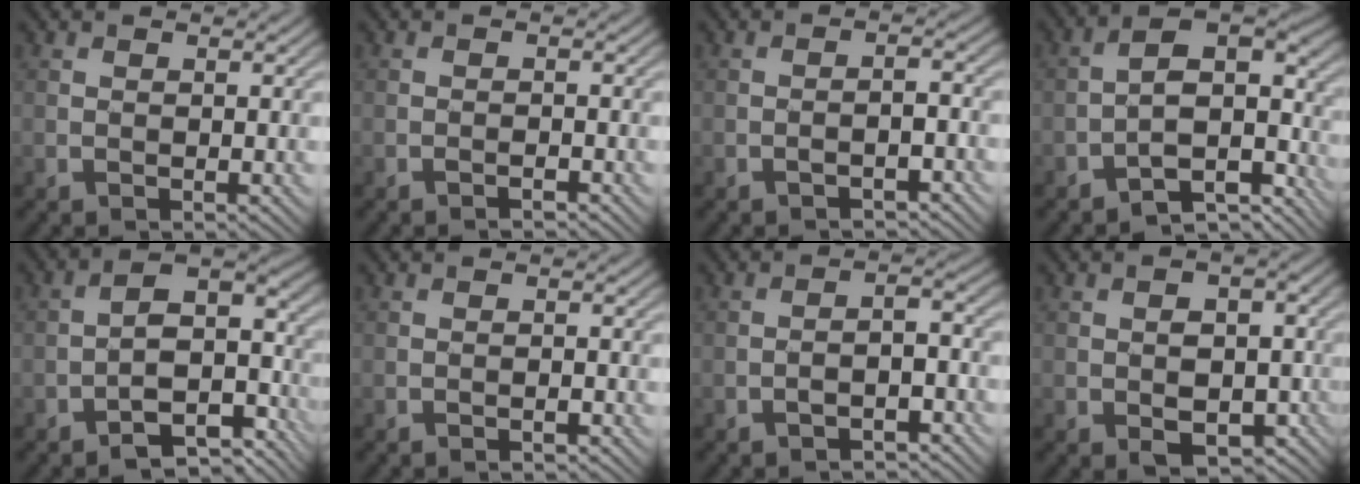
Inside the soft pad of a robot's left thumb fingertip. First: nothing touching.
{"total": 1.1, "force": [-0.9, 0.1, 0.7], "torque": [-0.013, 0.002, -0.019]}
{"total": 2.2, "force": [-1.6, 0.5, 1.5], "torque": [-0.028, 0.007, -0.031]}
{"total": 9.9, "force": [-5.7, 3.2, 7.5], "torque": [-0.104, -0.003, -0.097]}
{"total": 9.4, "force": [-5.3, 3.9, 6.7], "torque": [-0.094, -0.011, -0.098]}
{"total": 1.1, "force": [-0.9, 0.1, 0.6], "torque": [-0.011, 0.003, -0.018]}
{"total": 3.6, "force": [-2.6, 0.9, 2.3], "torque": [-0.043, 0.007, -0.043]}
{"total": 6.8, "force": [-1.9, 4.7, 4.5], "torque": [-0.056, -0.019, -0.017]}